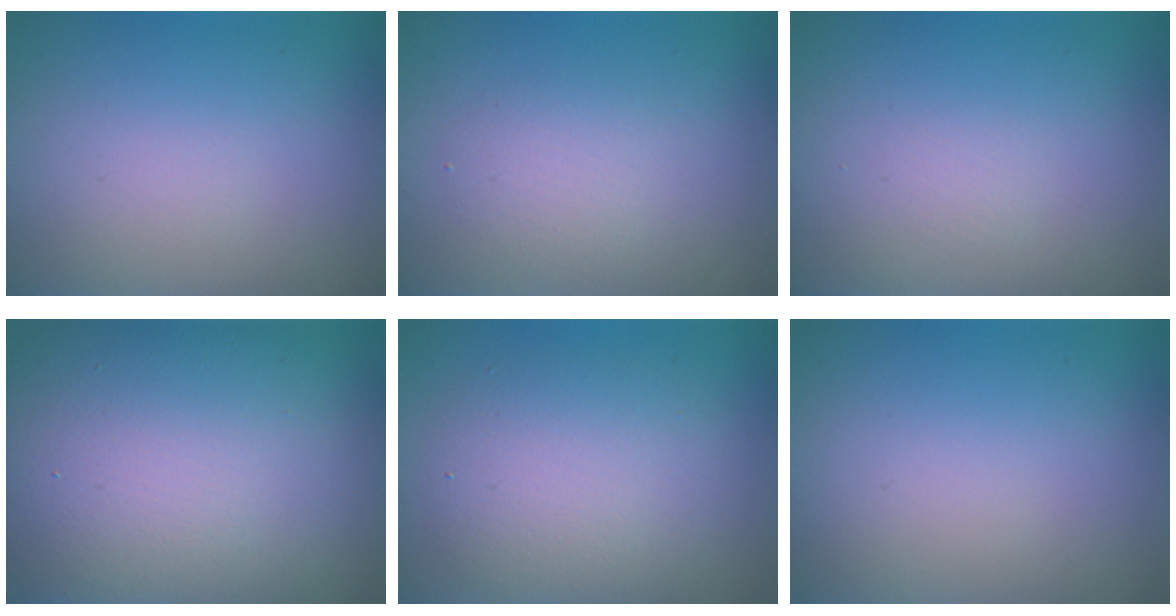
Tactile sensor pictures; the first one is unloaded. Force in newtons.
{"total": 2.2, "press": 2.2, "slide": 0.2}
{"total": 0.0}
{"total": 17.5, "press": 17.5, "slide": 0.7}
{"total": 5.4, "press": 5.4, "slide": 0.2}
{"total": 0.0}